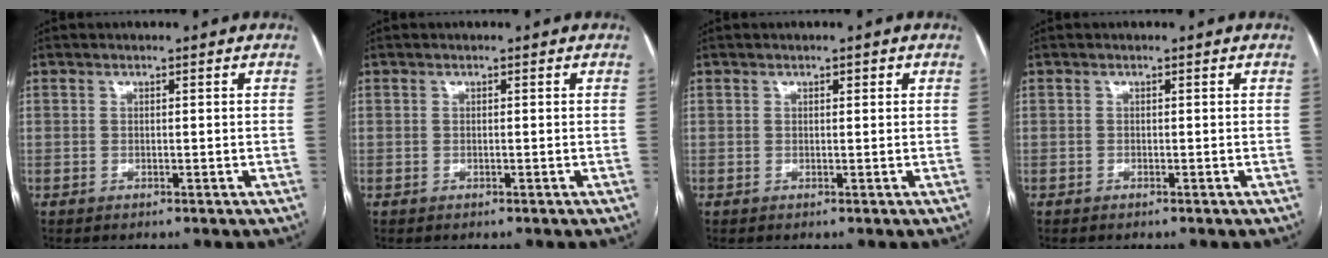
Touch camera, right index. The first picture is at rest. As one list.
[{"total": 0.0}, {"total": 0.7, "force": [0.4, 0.3, 0.5], "torque": [-0.007, 0.003, 0.003]}, {"total": 0.0}]